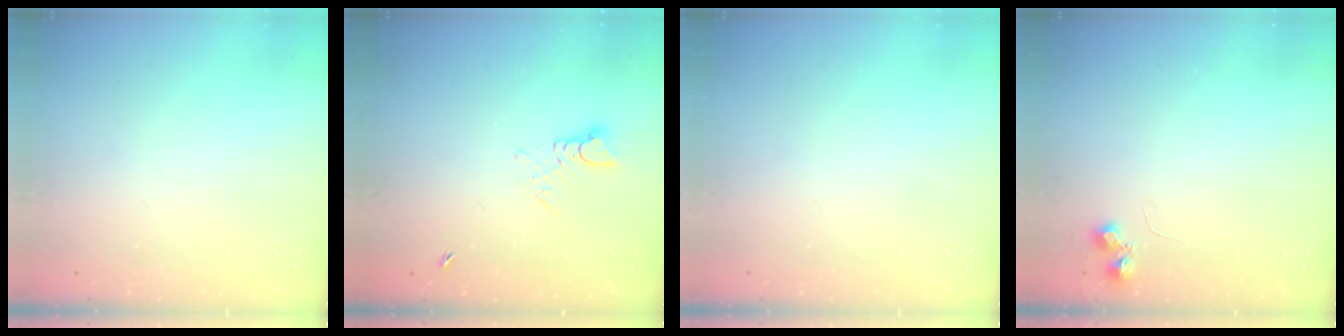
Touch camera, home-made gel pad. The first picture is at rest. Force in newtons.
{"total": 3.9, "press": 3.9, "slide": 0.6}
{"total": 0.0}
{"total": 5.2, "press": 5.1, "slide": 0.7}